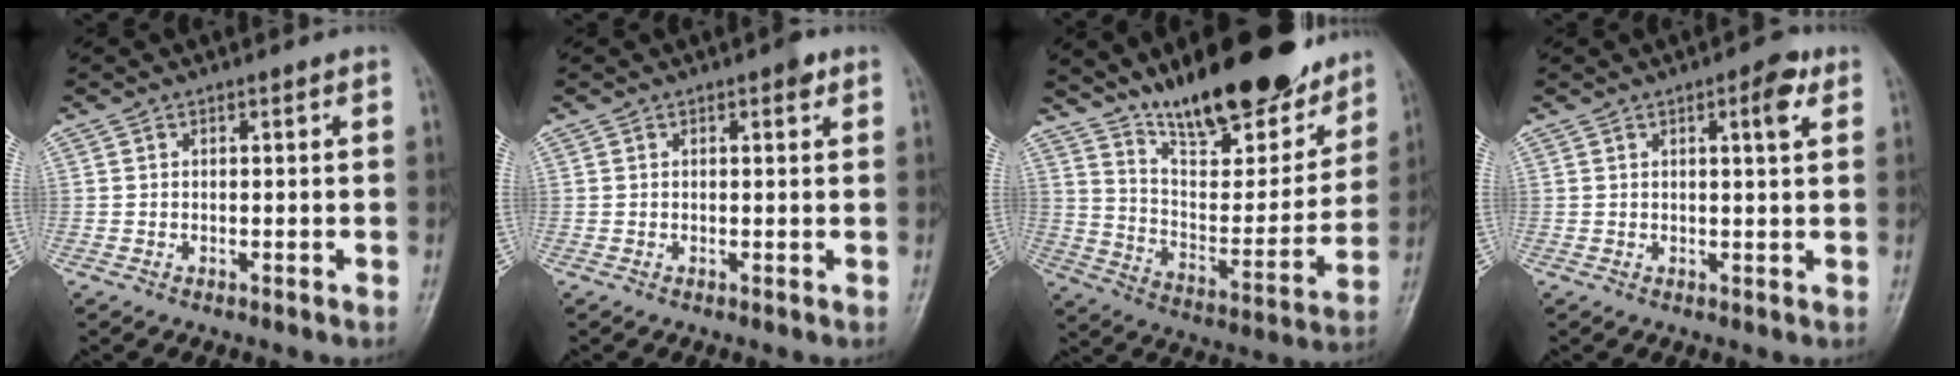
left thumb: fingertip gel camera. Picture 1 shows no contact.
{"total": 1.8, "force": [1.0, 0.7, 1.4], "torque": [-0.015, -0.001, 0.009]}
{"total": 24.4, "force": [17.9, 8.3, 14.2], "torque": [-0.166, -0.086, 0.288]}
{"total": 4.2, "force": [1.9, 1.1, 3.6], "torque": [-0.048, -0.004, 0.024]}